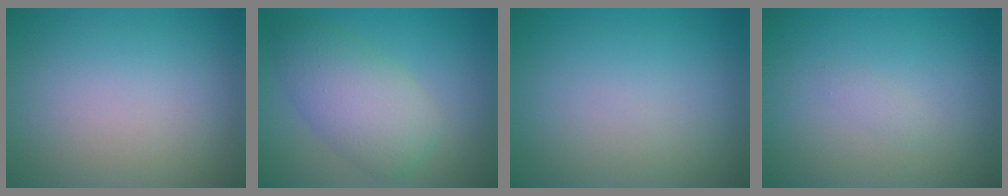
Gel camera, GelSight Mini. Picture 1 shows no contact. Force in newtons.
{"total": 5.1, "press": 5.1, "slide": 0.1}
{"total": 0.0}
{"total": 0.5, "press": 0.5, "slide": 0.0}